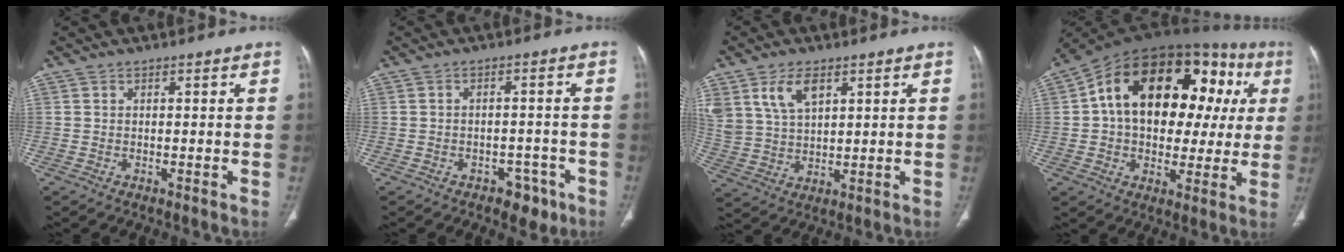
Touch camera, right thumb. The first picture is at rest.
{"total": 5.0, "force": [-3.0, 3.2, 2.4], "torque": [-0.009, 0.022, -0.036]}
{"total": 9.3, "force": [4.7, 5.3, 6.0], "torque": [-0.113, -0.013, 0.103]}
{"total": 27.8, "force": [5.5, 17.0, 21.3], "torque": [-0.295, 0.056, 0.083]}